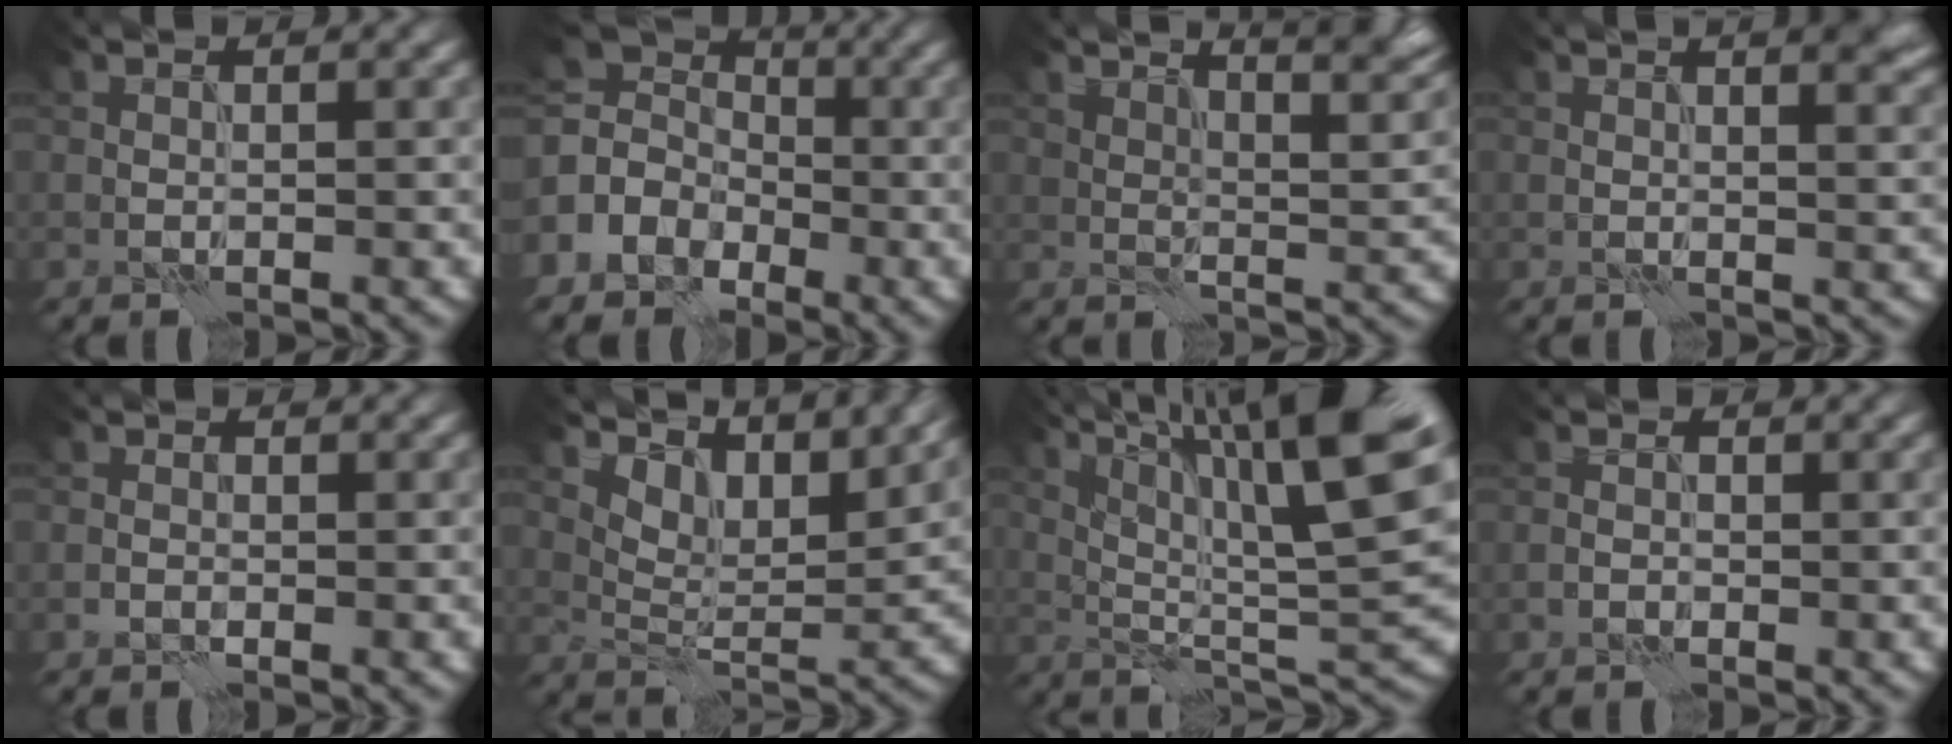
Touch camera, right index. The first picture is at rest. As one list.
[{"total": 5.9, "force": [-2.3, 5.1, 1.8], "torque": [-0.031, 0.004, -0.052]}, {"total": 8.9, "force": [6.3, 2.8, 5.5], "torque": [-0.045, 0.024, 0.062]}, {"total": 7.6, "force": [4.2, 3.4, 5.4], "torque": [-0.028, 0.040, 0.033]}, {"total": 0.6, "force": [-0.4, 0.4, -0.2], "torque": [0.007, -0.002, -0.006]}, {"total": 7.9, "force": [6.3, 2.9, 3.7], "torque": [-0.069, -0.005, 0.100]}, {"total": 14.9, "force": [7.2, 4.2, 12.4], "torque": [-0.206, 0.015, 0.127]}, {"total": 0.8, "force": [-0.5, 0.6, 0.2], "torque": [-0.001, -0.001, -0.006]}]